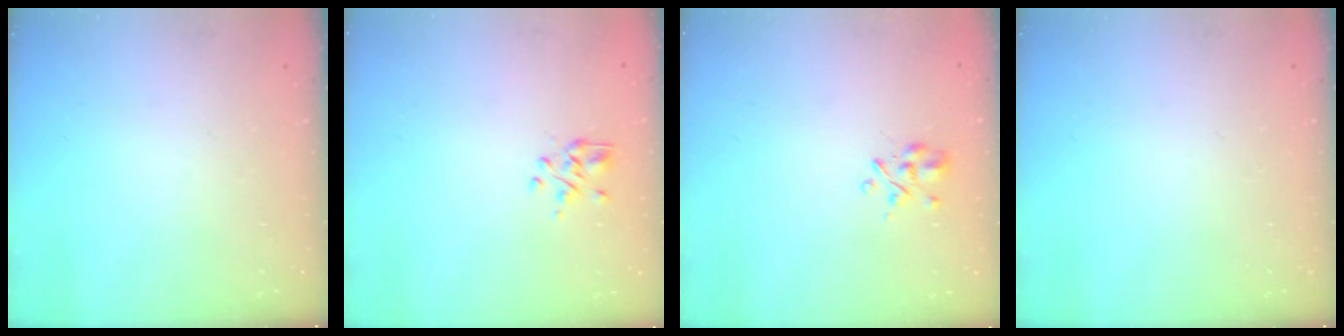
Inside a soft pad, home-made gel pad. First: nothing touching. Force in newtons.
{"total": 2.2, "press": 2.0, "slide": 1.0}
{"total": 3.2, "press": 3.0, "slide": 1.2}
{"total": 0.0}